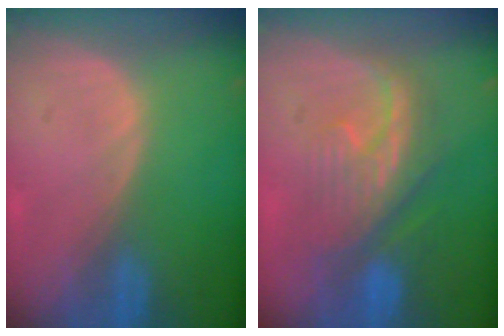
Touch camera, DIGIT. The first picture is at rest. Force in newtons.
{"total": 8.0, "press": 8.0, "slide": 1.0}